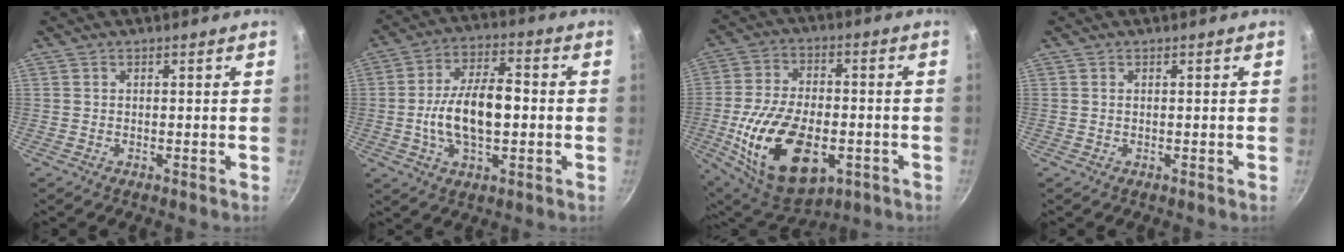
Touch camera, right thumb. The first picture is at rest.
{"total": 13.5, "force": [-1.2, 6.9, 11.6], "torque": [-0.193, 0.027, -0.026]}
{"total": 21.9, "force": [-5.9, 12.3, 17.1], "torque": [-0.298, 0.014, -0.089]}
{"total": 0.0}